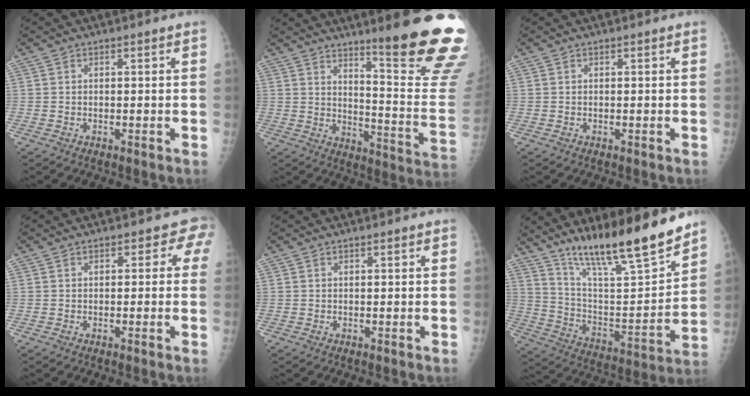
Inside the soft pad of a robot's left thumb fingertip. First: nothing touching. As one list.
[{"total": 21.1, "force": [14.7, 1.6, 15.1], "torque": [-0.172, -0.122, 0.201]}, {"total": 0.0}, {"total": 2.4, "force": [0.3, 2.0, 1.3], "torque": [0.020, 0.010, -0.012]}, {"total": 0.0}, {"total": 21.7, "force": [16.9, 3.1, 13.2], "torque": [-0.193, -0.089, 0.294]}]